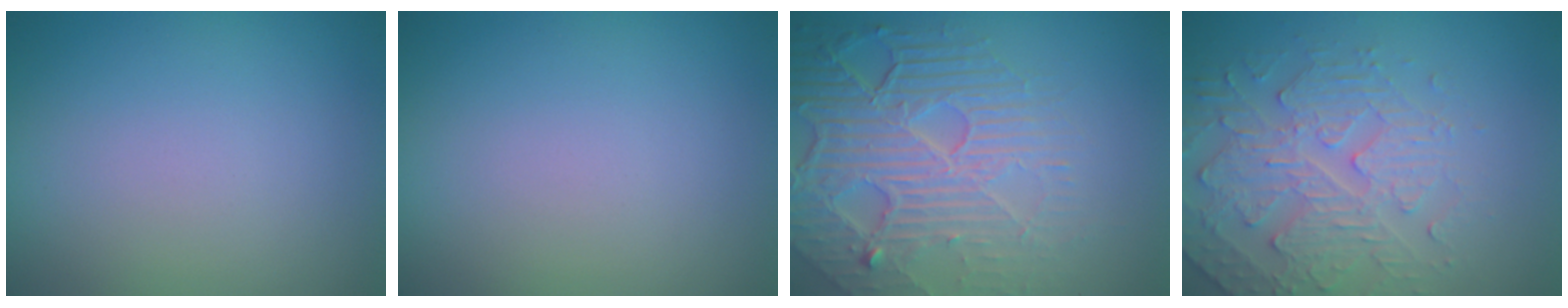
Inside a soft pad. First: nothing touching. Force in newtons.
{"total": 0.0}
{"total": 8.5, "press": 5.8, "slide": 6.3}
{"total": 4.8, "press": 3.8, "slide": 2.8}